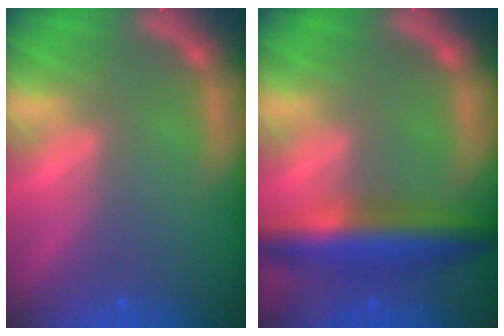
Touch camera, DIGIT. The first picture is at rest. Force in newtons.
{"total": 7.0}